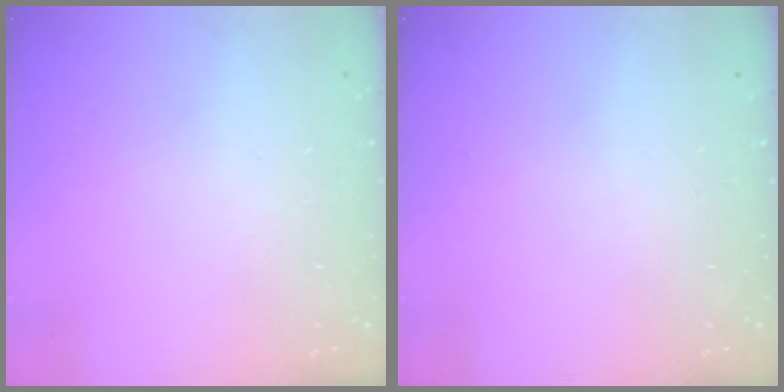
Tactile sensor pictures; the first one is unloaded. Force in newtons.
{"total": 0.0}